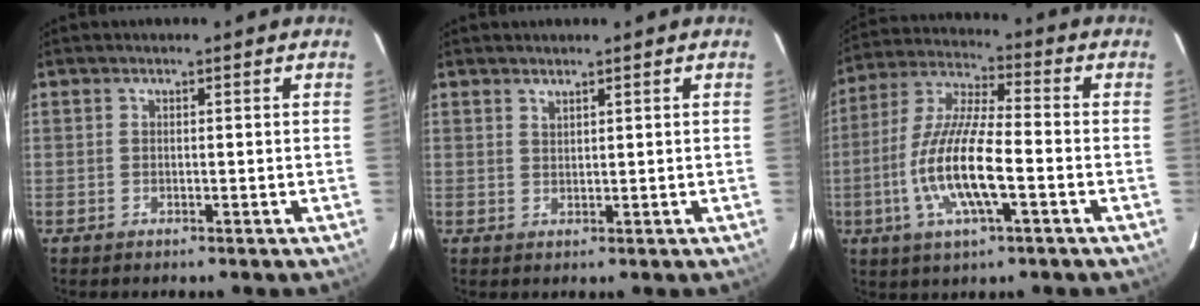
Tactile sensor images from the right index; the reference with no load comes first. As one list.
[{"total": 1.0, "force": [1.0, 0.2, 0.3], "torque": [-0.006, 0.001, 0.019]}, {"total": 14.2, "force": [-4.0, 3.1, 13.3], "torque": [-0.275, -0.006, -0.079]}]